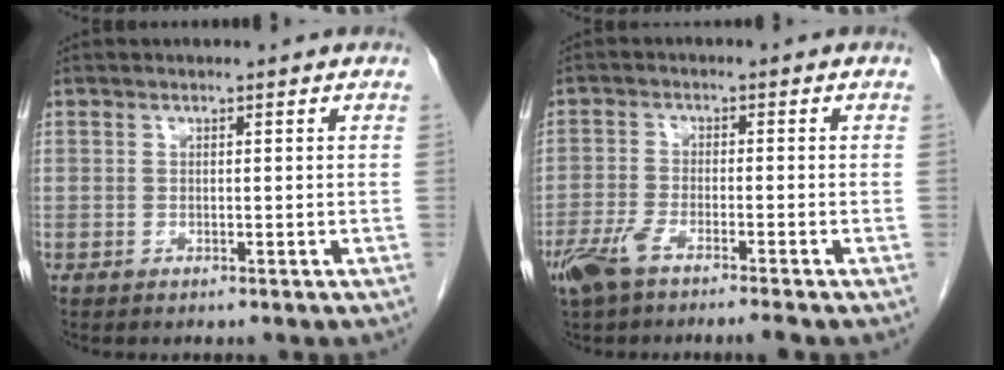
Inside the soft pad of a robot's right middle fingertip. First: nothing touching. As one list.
[{"total": 6.0, "force": [-4.4, 0.5, 4.1], "torque": [-0.077, -0.010, -0.081]}]